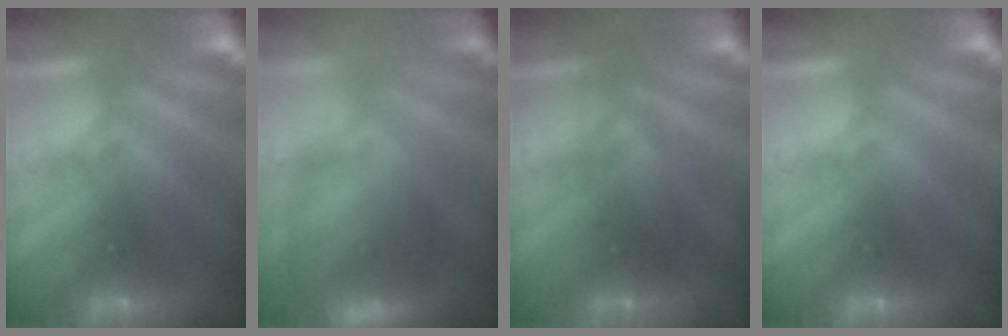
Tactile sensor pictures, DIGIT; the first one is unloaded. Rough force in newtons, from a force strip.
{"total": 9.4}
{"total": 2.9}
{"total": 0.0}